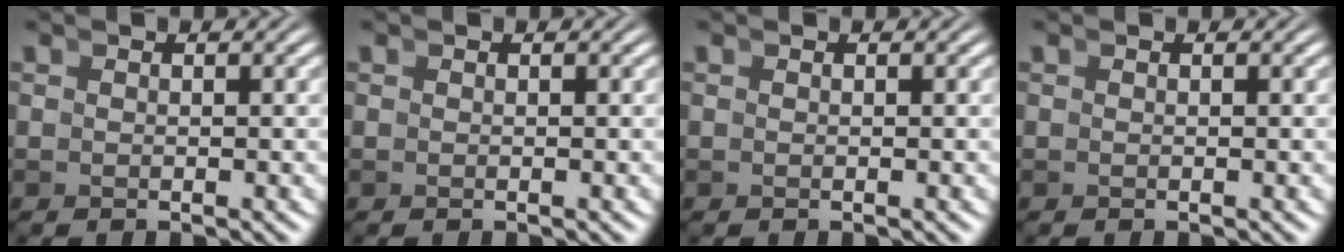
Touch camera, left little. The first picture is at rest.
{"total": 0.0}
{"total": 0.0}
{"total": 0.0}